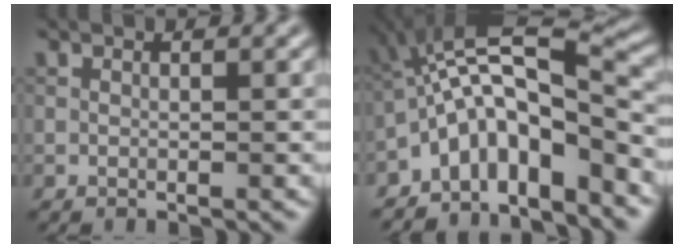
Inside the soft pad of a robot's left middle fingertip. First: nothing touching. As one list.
[{"total": 9.3, "force": [-3.8, 3.7, 7.7], "torque": [-0.111, 0.025, -0.076]}]